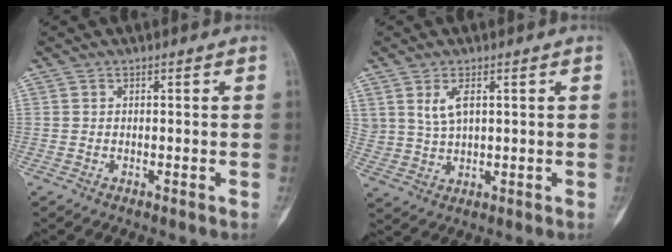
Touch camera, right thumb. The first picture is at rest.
{"total": 4.0, "force": [1.8, 1.9, 3.0], "torque": [-0.058, -0.010, 0.042]}